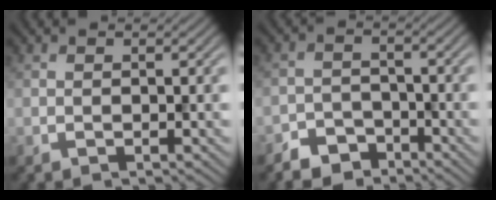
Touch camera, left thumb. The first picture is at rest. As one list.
[{"total": 4.1, "force": [-3.5, 1.9, 0.9], "torque": [-0.012, -0.001, -0.068]}]